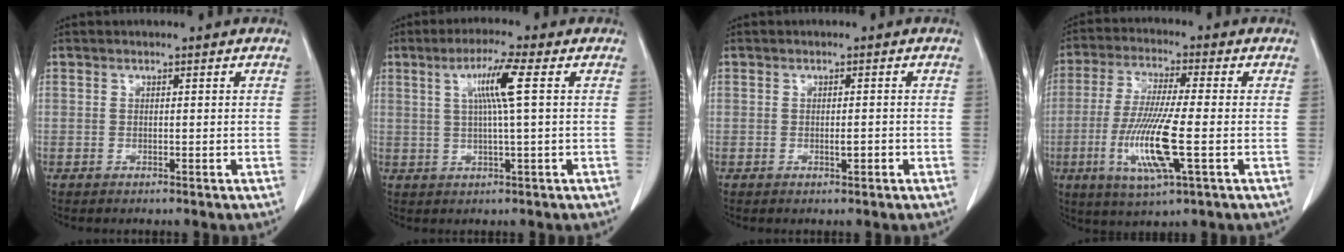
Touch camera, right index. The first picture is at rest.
{"total": 6.6, "force": [1.6, -0.5, 6.4], "torque": [-0.118, 0.004, 0.033]}
{"total": 1.7, "force": [-0.5, 0.6, 1.5], "torque": [-0.030, -0.001, -0.005]}
{"total": 12.6, "force": [-3.2, 1.0, 12.1], "torque": [-0.249, -0.020, -0.061]}